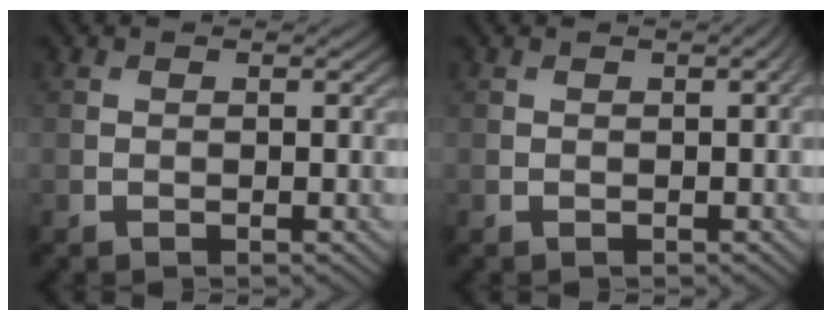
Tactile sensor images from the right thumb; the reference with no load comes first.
{"total": 0.8, "force": [0.2, 0.1, 0.7], "torque": [-0.010, 0.005, 0.003]}